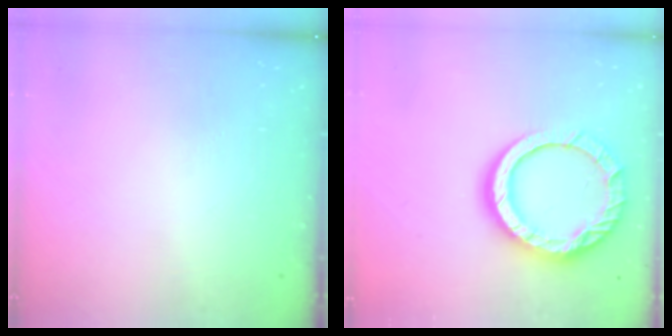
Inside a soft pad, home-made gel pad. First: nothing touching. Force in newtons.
{"total": 17.4, "press": 17.3, "slide": 1.8}